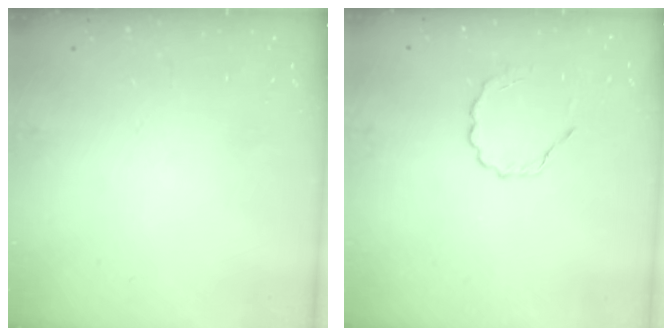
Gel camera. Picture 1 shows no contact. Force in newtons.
{"total": 2.8, "press": 2.6, "slide": 1.0}